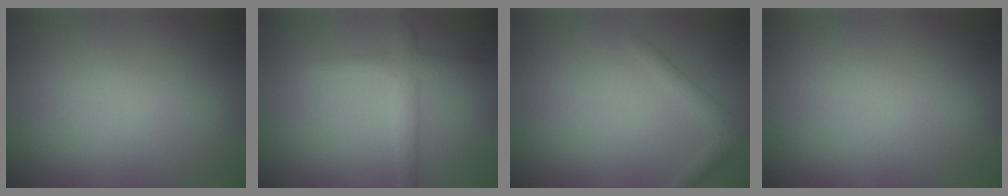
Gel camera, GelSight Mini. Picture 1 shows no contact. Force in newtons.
{"total": 2.4, "press": 2.4, "slide": 0.2}
{"total": 1.6, "press": 1.6, "slide": 0.1}
{"total": 0.0}